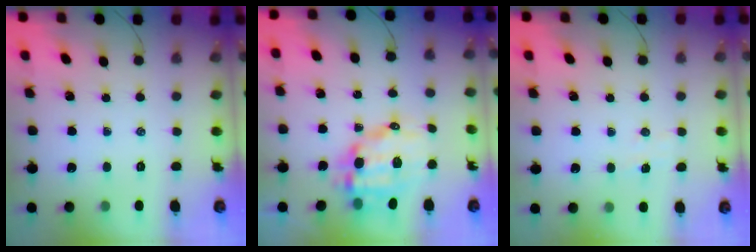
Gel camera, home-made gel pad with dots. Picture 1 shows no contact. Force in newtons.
{"total": 12.2, "press": 11.9, "slide": 2.5}
{"total": 3.4, "press": 3.3, "slide": 0.9}